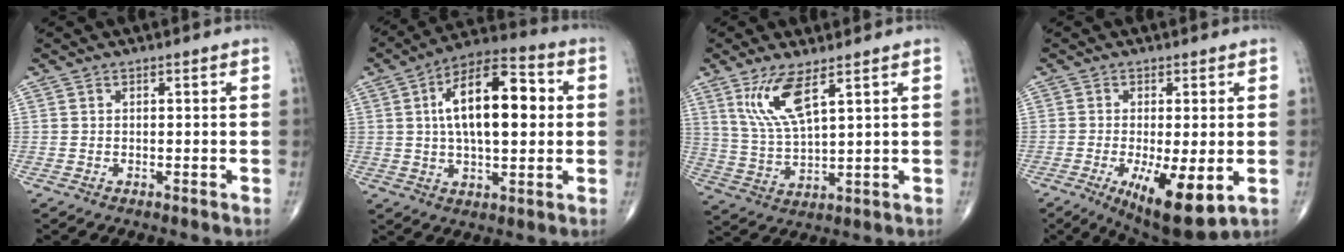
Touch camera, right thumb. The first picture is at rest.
{"total": 17.8, "force": [2.6, 8.2, 15.5], "torque": [-0.239, 0.021, 0.036]}
{"total": 9.1, "force": [4.9, 2.3, 7.3], "torque": [-0.156, -0.027, 0.109]}
{"total": 11.7, "force": [-3.4, 3.5, 10.6], "torque": [-0.174, -0.024, -0.044]}